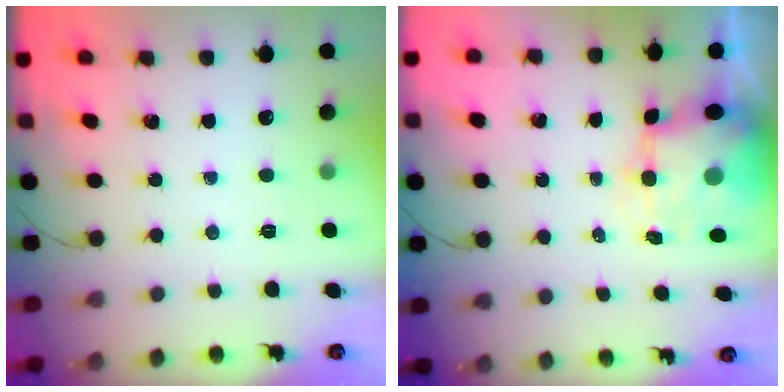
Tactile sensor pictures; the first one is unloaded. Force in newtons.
{"total": 8.6, "press": 8.3, "slide": 1.9}